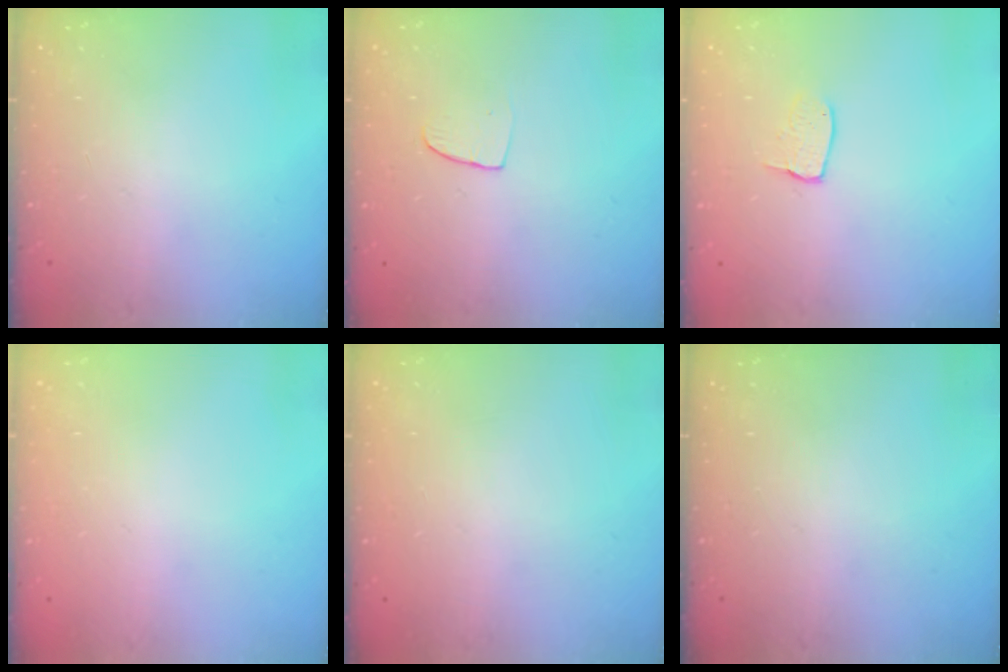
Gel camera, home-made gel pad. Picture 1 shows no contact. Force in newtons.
{"total": 5.8, "press": 5.7, "slide": 0.4}
{"total": 5.2, "press": 5.2, "slide": 0.3}
{"total": 0.0}
{"total": 0.0}
{"total": 0.0}